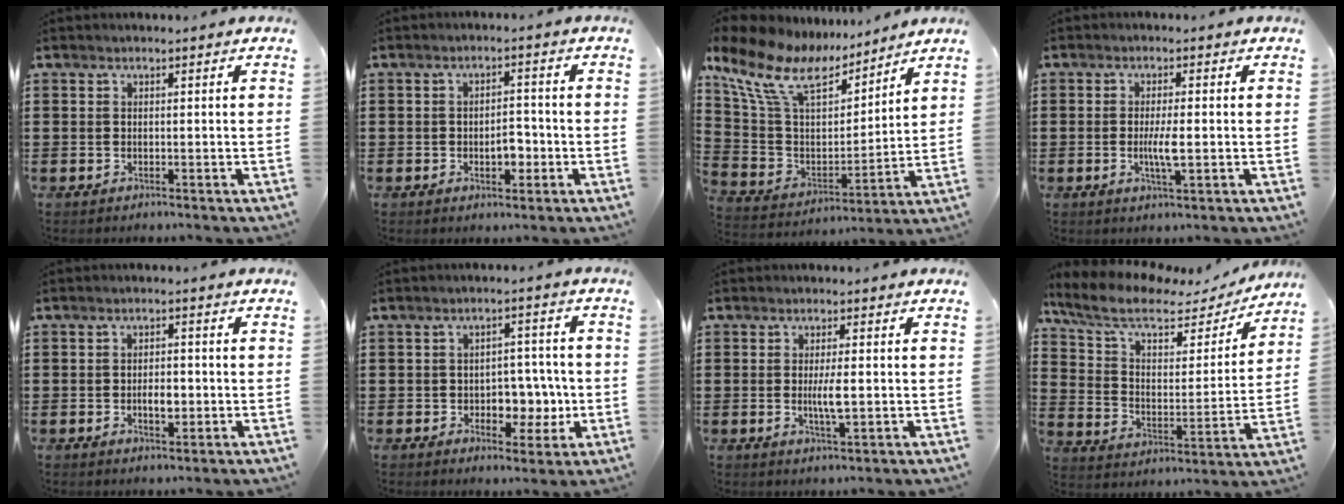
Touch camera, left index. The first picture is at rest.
{"total": 3.9, "force": [-1.0, 2.0, 3.1], "torque": [-0.051, 0.001, -0.021]}
{"total": 13.1, "force": [9.9, 4.8, 7.1], "torque": [-0.184, -0.053, 0.174]}
{"total": 4.0, "force": [-0.4, 0.6, 4.0], "torque": [-0.077, -0.004, -0.009]}
{"total": 3.3, "force": [-0.5, 1.5, 2.9], "torque": [-0.047, -0.001, -0.012]}
{"total": 5.6, "force": [-1.0, 4.3, 3.4], "torque": [-0.057, 0.004, -0.022]}
{"total": 3.9, "force": [-0.1, 0.7, 3.8], "torque": [-0.076, -0.005, -0.005]}
{"total": 9.3, "force": [6.7, 3.5, 5.5], "torque": [-0.132, -0.030, 0.113]}